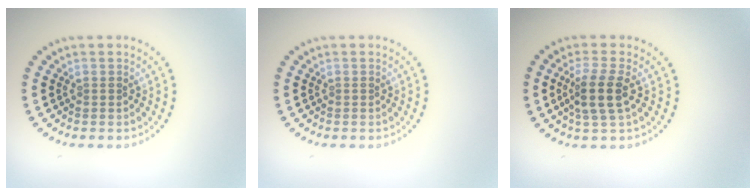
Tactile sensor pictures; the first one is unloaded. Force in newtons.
{"total": 0.0}
{"total": 3.1, "press": 2.6, "slide": 1.7}